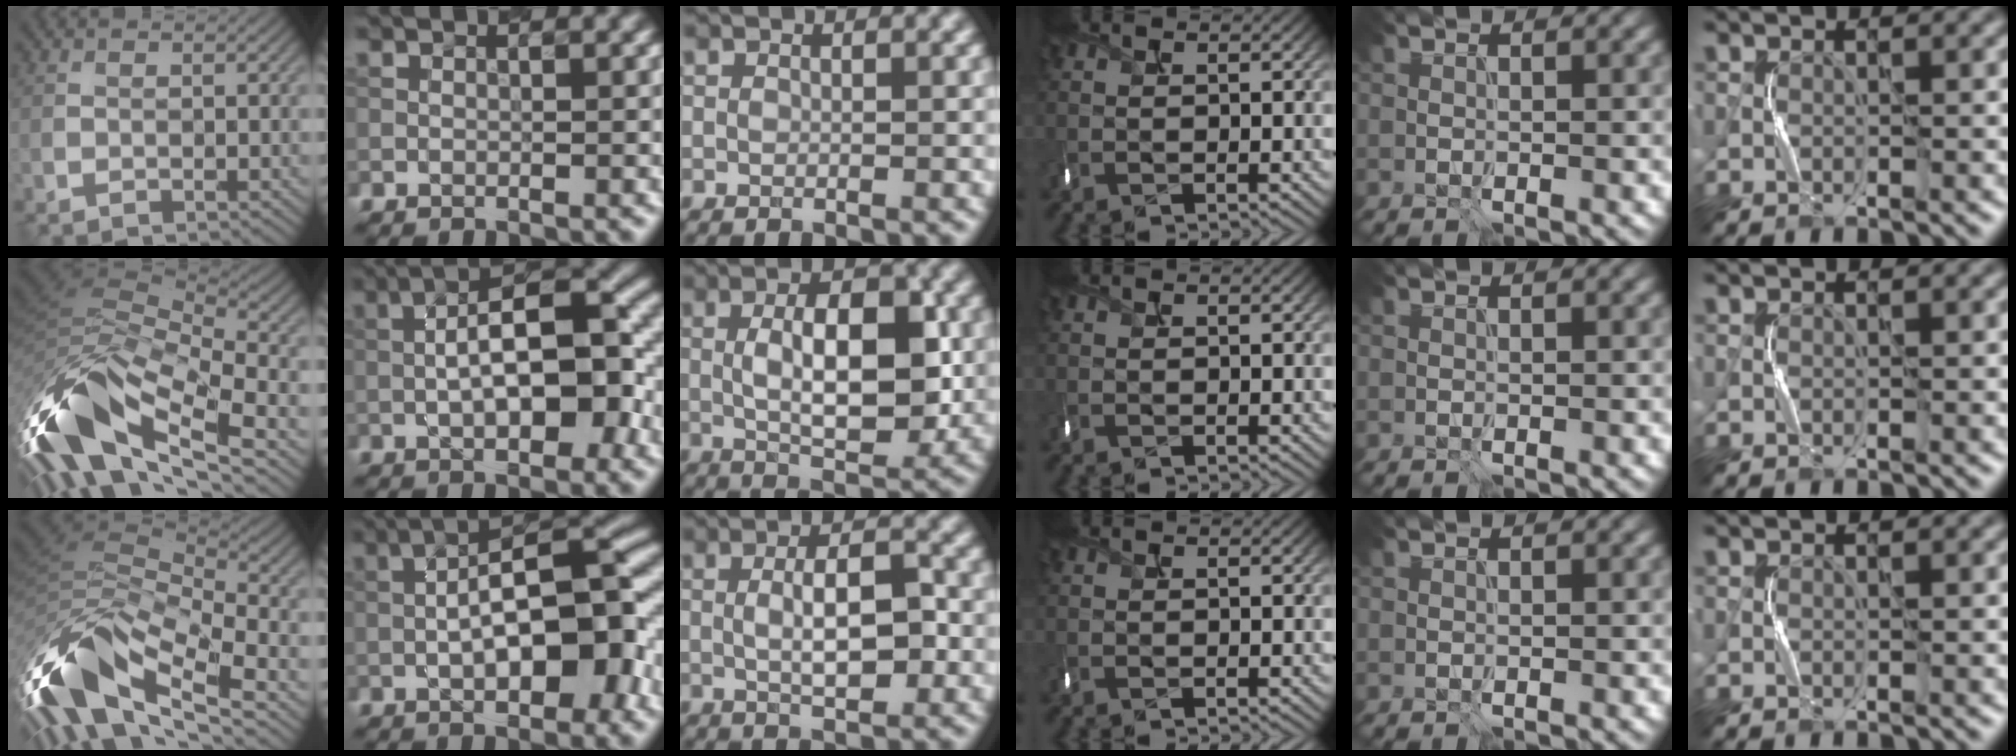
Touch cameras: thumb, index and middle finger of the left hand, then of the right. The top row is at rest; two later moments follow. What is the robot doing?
{"motion": "shake", "object": "box of matches"}